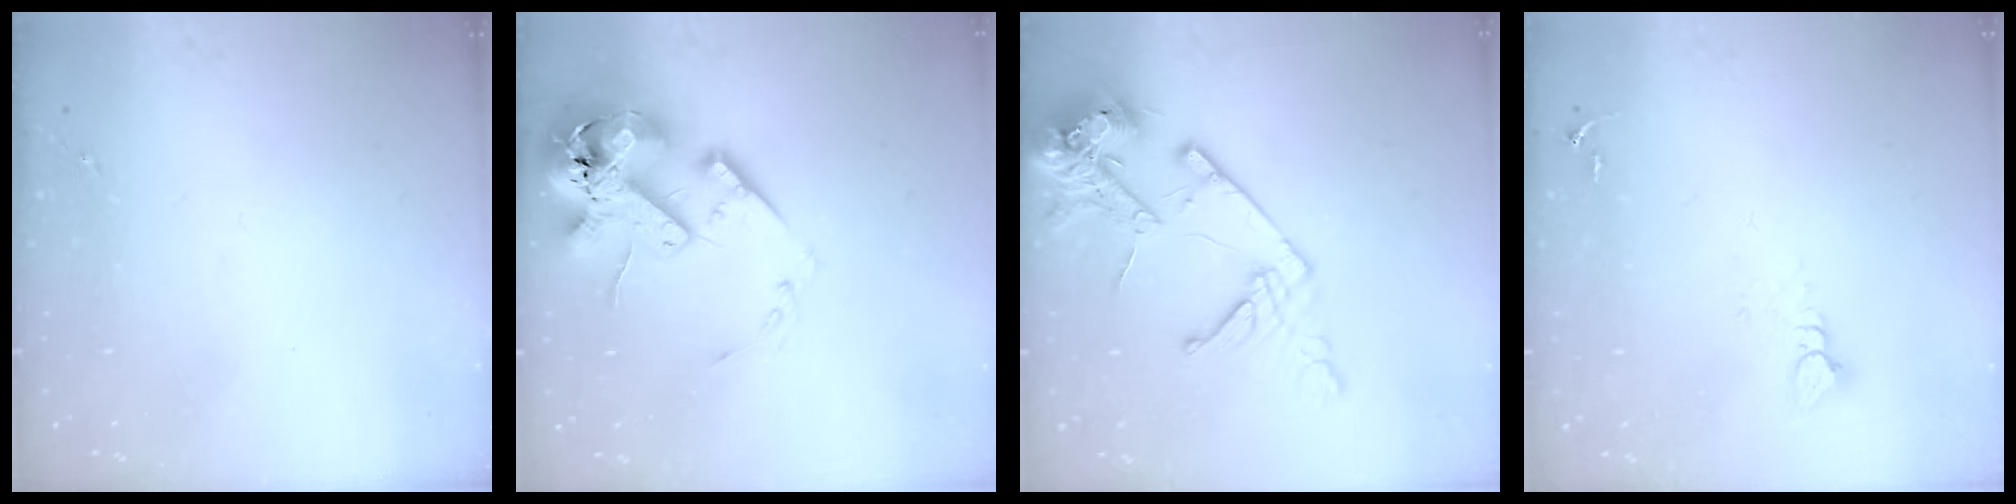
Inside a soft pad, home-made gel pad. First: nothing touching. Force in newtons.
{"total": 18.6, "press": 18.4, "slide": 3.2}
{"total": 16.9, "press": 16.7, "slide": 2.4}
{"total": 3.5, "press": 3.5, "slide": 0.2}